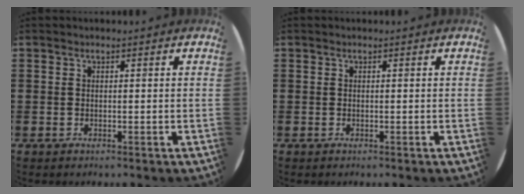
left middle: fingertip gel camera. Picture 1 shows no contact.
{"total": 0.0}